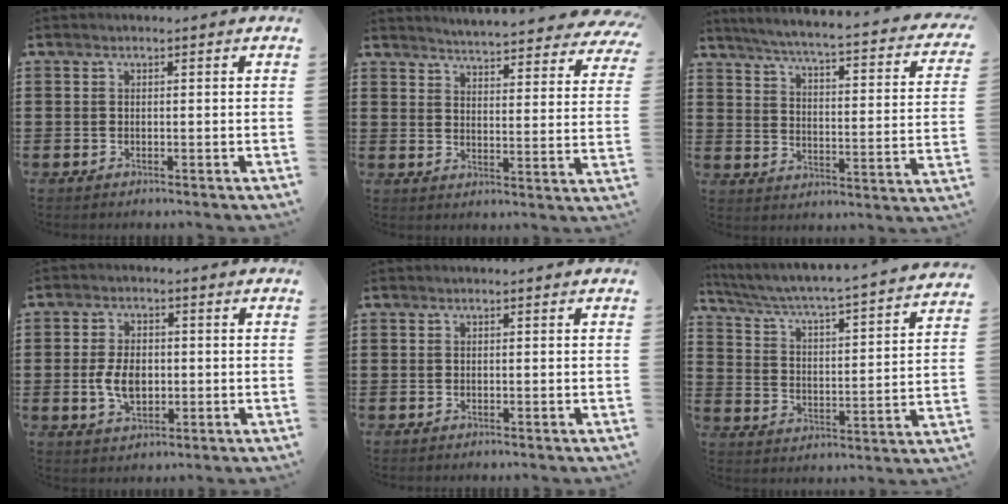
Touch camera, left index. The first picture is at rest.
{"total": 4.7, "force": [4.6, -0.6, 0.7], "torque": [-0.029, -0.039, 0.077]}
{"total": 4.1, "force": [3.3, -0.7, 2.2], "torque": [-0.062, -0.036, 0.045]}
{"total": 5.9, "force": [-0.4, 3.6, 4.7], "torque": [-0.094, 0.002, -0.012]}
{"total": 0.0}
{"total": 3.6, "force": [3.1, -0.6, 1.6], "torque": [-0.049, -0.043, 0.038]}